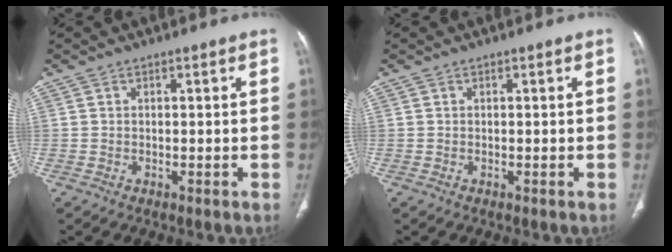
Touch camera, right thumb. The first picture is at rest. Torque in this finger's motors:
{"motor_torque": [1.44, 1.44, 0.00, 0.00, -0.01]}